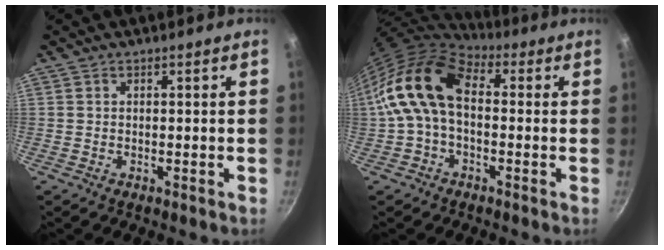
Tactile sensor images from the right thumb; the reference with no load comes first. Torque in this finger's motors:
{"motor_torque": [0.62, 2.33, 0.37, -0.26, 0.61]}